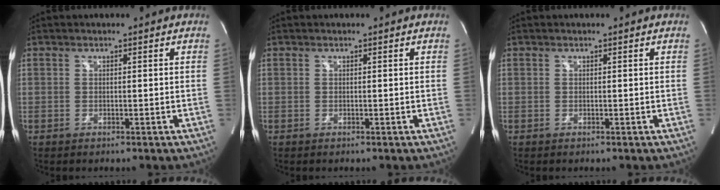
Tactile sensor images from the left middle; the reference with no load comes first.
{"total": 0.0}
{"total": 0.0}